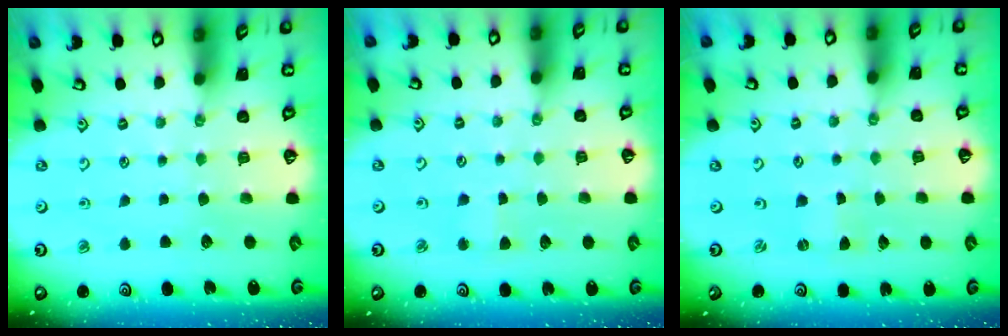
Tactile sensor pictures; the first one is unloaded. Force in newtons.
{"total": 2.6, "press": 2.6, "slide": 0.2}
{"total": 0.0}